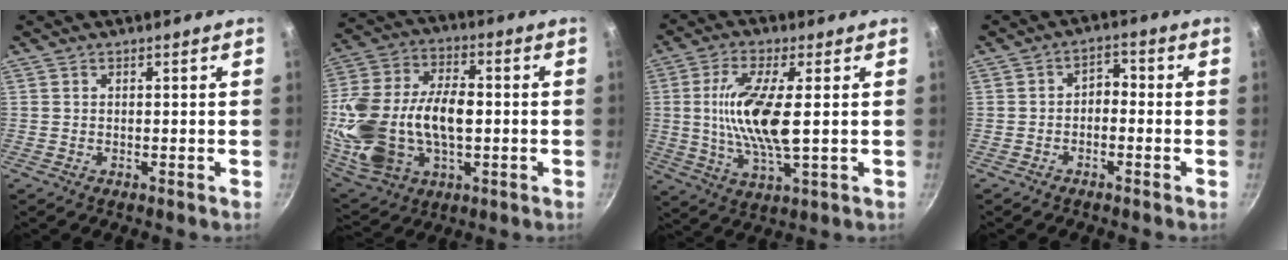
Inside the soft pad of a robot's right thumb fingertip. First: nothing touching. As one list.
[{"total": 22.5, "force": [-1.3, 13.9, 17.7], "torque": [-0.350, 0.023, -0.015]}, {"total": 13.1, "force": [1.0, 3.7, 12.5], "torque": [-0.252, -0.008, 0.017]}, {"total": 3.0, "force": [-1.0, 2.0, 2.0], "torque": [-0.016, 0.021, -0.022]}]